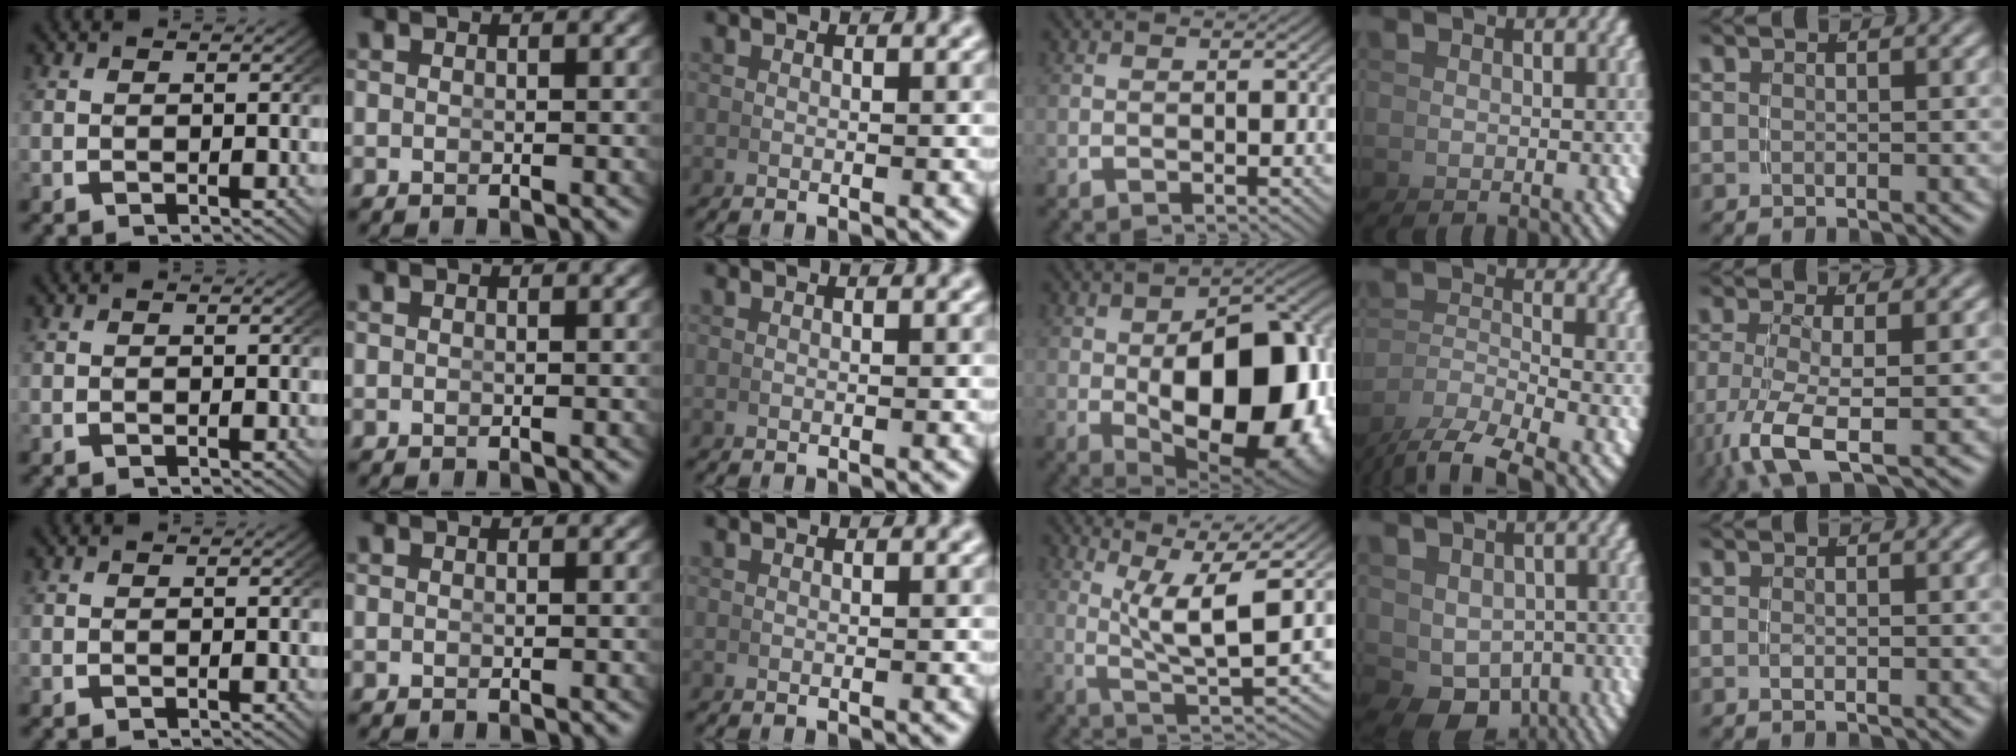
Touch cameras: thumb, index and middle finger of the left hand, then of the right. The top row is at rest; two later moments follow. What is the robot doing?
{"motion": "lift_and_place", "object": "bowl"}